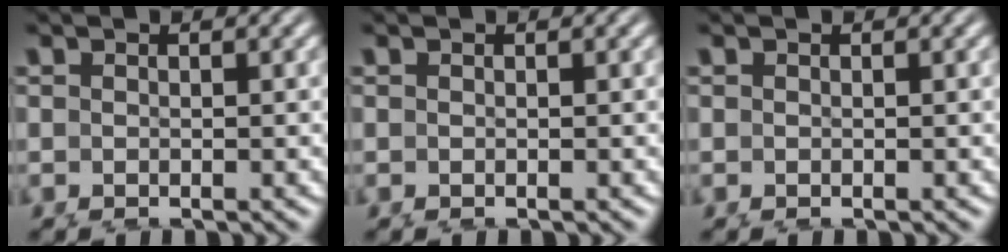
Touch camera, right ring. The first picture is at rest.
{"total": 0.0}
{"total": 0.0}